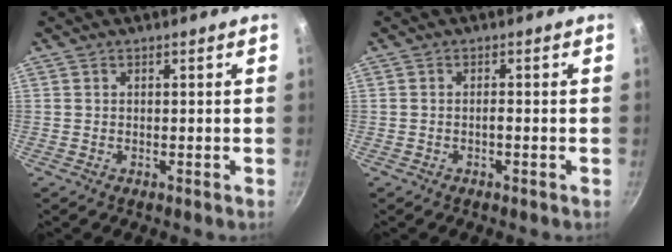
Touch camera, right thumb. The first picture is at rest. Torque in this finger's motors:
{"motor_torque": [0.10, -0.38, 0.07, 0.32, 0.06]}